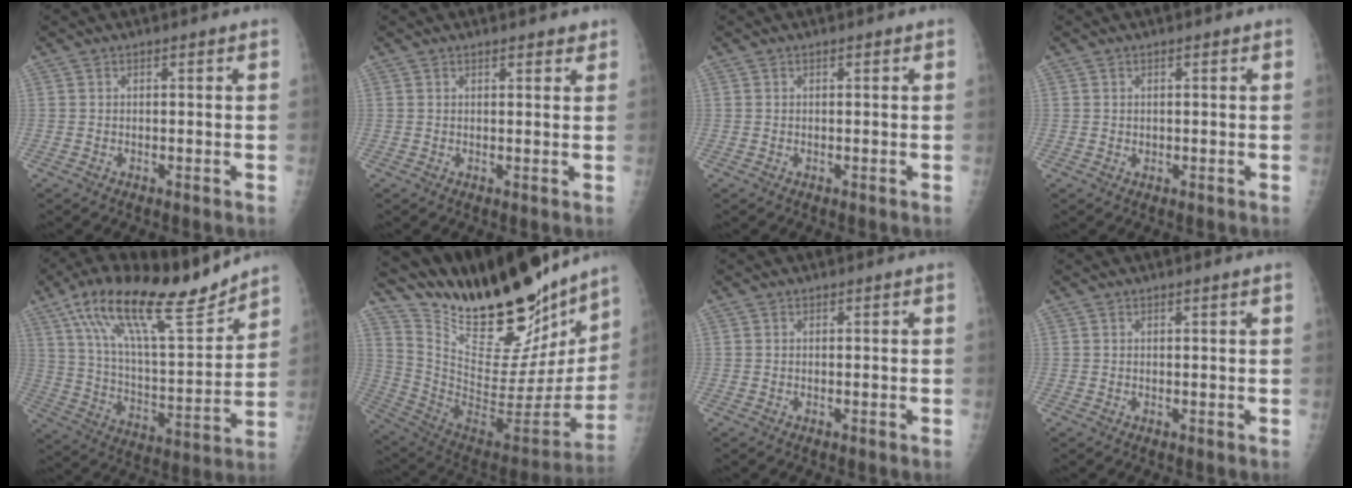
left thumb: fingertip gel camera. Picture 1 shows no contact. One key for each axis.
{"total": 2.9, "fx": 2.3, "fy": 0.9, "fz": 1.5, "tx": -0.005, "ty": -0.006, "tz": 0.028}
{"total": 0.5, "fx": 0.4, "fy": 0.2, "fz": 0.3, "tx": -0.003, "ty": -0.001, "tz": 0.005}
{"total": 1.0, "fx": 0.7, "fy": 0.5, "fz": 0.5, "tx": 0.002, "ty": -0.003, "tz": 0.009}
{"total": 22.4, "fx": 15.9, "fy": 6.0, "fz": 14.5, "tx": -0.219, "ty": -0.059, "tz": 0.278}
{"total": 33.7, "fx": 26.5, "fy": 10.4, "fz": 18.0, "tx": -0.262, "ty": -0.118, "tz": 0.408}
{"total": 0.0}
{"total": 0.7, "fx": 0.4, "fy": -0.2, "fz": 0.5, "tx": -0.012, "ty": -0.002, "tz": 0.010}